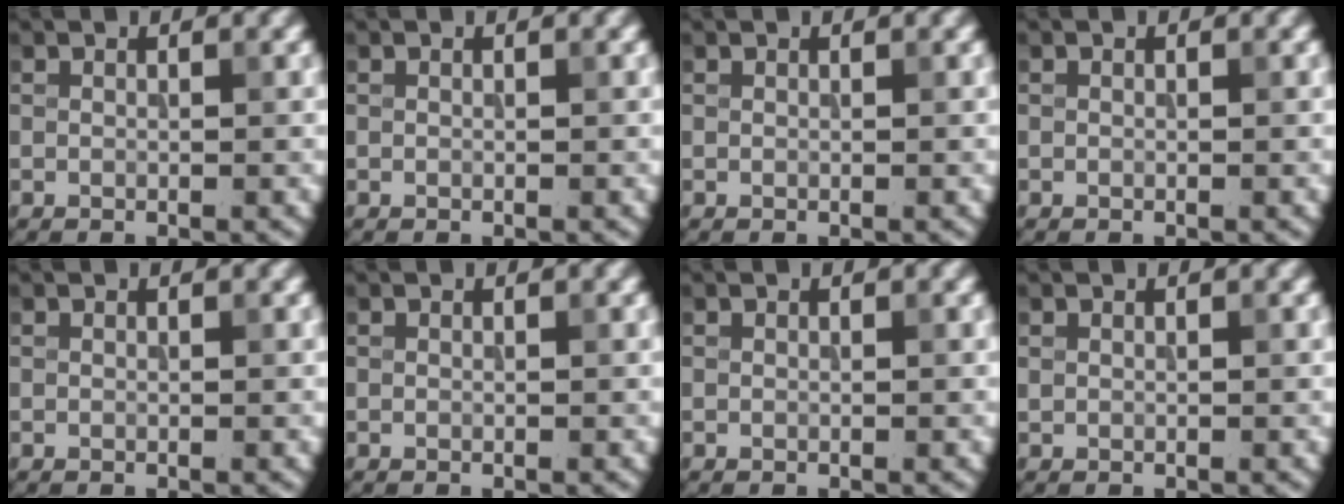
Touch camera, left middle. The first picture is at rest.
{"total": 0.0}
{"total": 0.0}
{"total": 0.0}
{"total": 0.0}
{"total": 0.0}
{"total": 0.0}
{"total": 0.0}